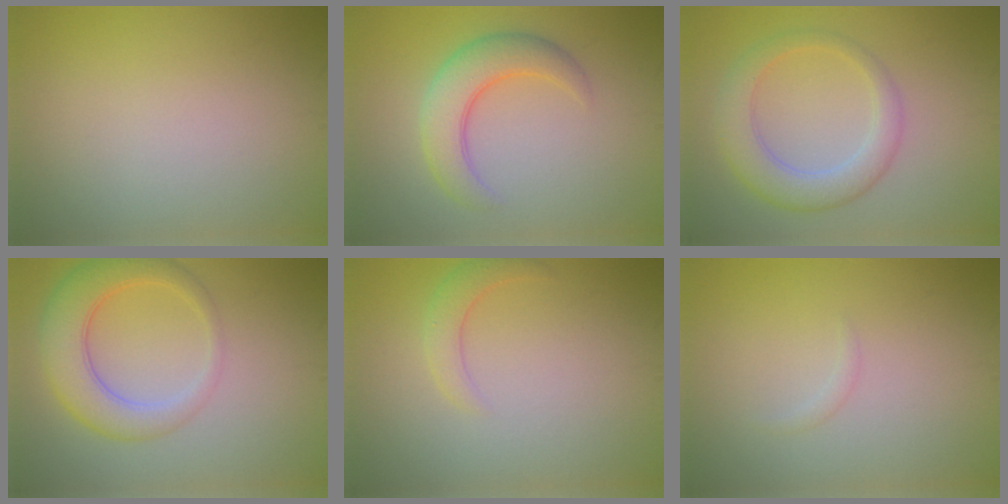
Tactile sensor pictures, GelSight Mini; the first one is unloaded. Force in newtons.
{"total": 4.8, "press": 4.8, "slide": 0.1}
{"total": 4.3, "press": 4.3, "slide": 0.3}
{"total": 5.4, "press": 5.4, "slide": 0.2}
{"total": 2.1, "press": 2.1, "slide": 0.2}
{"total": 0.6, "press": 0.6, "slide": 0.0}